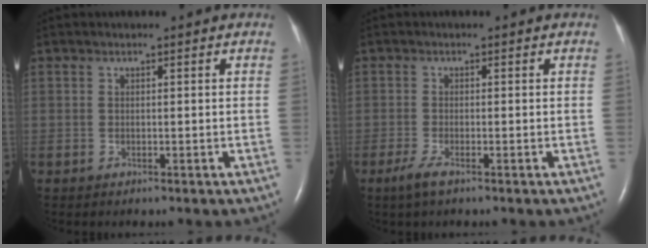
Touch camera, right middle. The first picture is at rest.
{"total": 2.3, "force": [-1.5, 0.3, 1.8], "torque": [-0.047, -0.007, -0.034]}